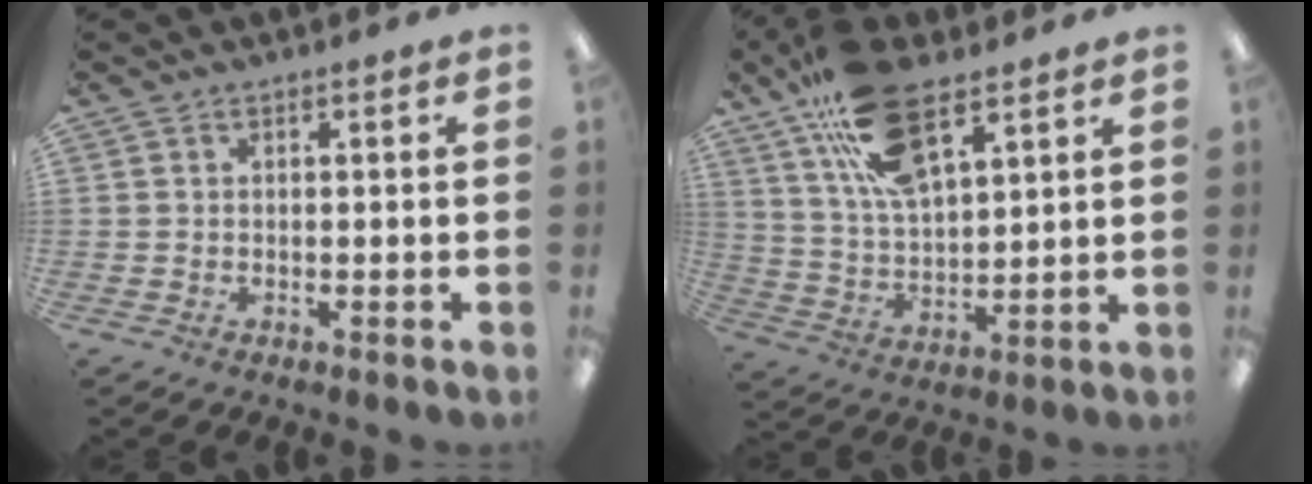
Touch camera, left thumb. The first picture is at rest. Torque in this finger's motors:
{"motor_torque": [0.29, 0.35, 1.41, -1.36, 0.32]}